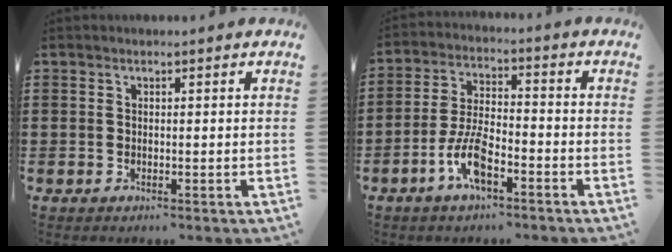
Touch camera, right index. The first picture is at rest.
{"total": 7.6, "force": [-4.0, 2.5, 5.9], "torque": [-0.137, -0.006, -0.076]}